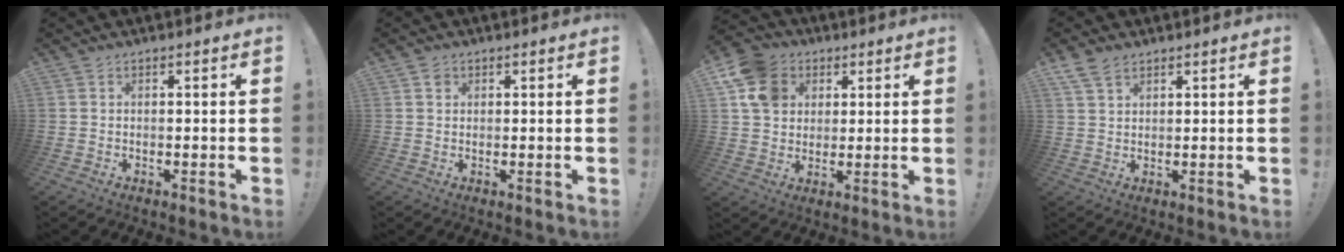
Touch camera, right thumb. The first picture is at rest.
{"total": 1.3, "force": [0.6, 1.1, 0.0], "torque": [0.007, -0.003, 0.011]}
{"total": 12.3, "force": [4.3, 10.2, 5.5], "torque": [-0.078, -0.011, 0.088]}
{"total": 5.1, "force": [3.5, 2.7, 2.6], "torque": [-0.058, -0.008, 0.069]}